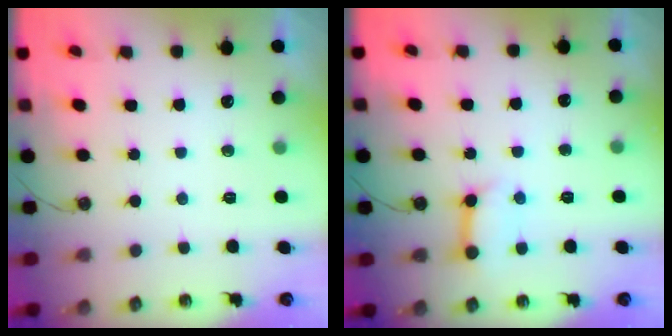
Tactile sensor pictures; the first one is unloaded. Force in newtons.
{"total": 9.5, "press": 9.4, "slide": 1.1}